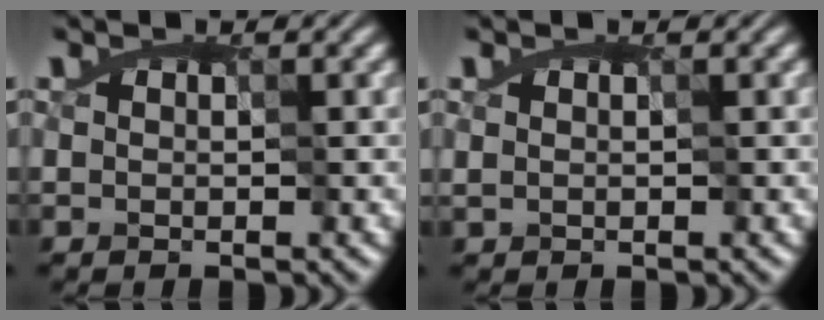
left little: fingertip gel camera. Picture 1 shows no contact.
{"total": 0.0}